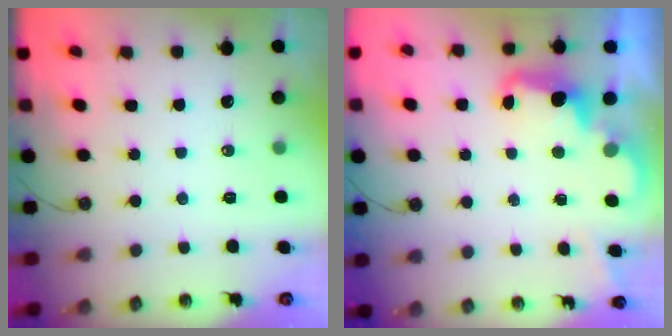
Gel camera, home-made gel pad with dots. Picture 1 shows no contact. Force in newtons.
{"total": 3.3, "press": 3.3, "slide": 0.7}